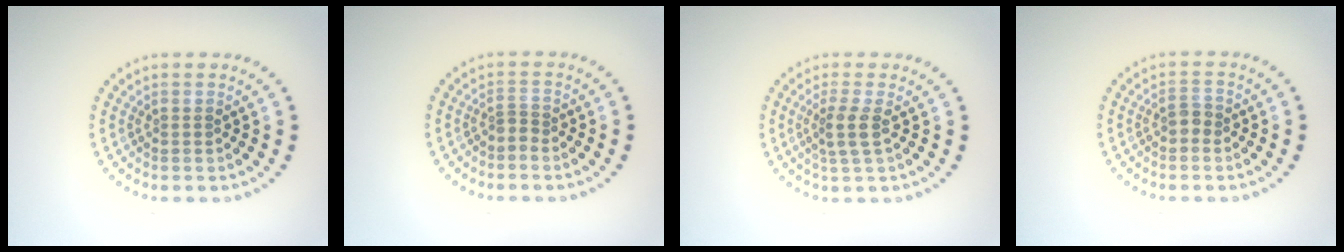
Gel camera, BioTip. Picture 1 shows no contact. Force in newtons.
{"total": 1.0, "press": 0.6, "slide": 0.8}
{"total": 2.1, "press": 1.7, "slide": 1.3}
{"total": 1.2, "press": 1.2, "slide": 0.3}